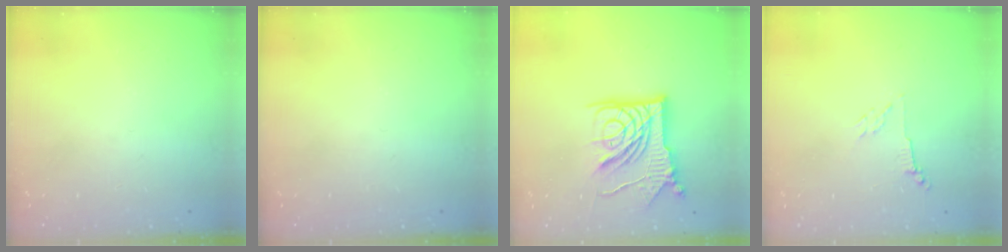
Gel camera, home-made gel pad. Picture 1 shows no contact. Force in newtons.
{"total": 0.0}
{"total": 15.6, "press": 15.5, "slide": 1.5}
{"total": 2.8, "press": 2.7, "slide": 0.6}